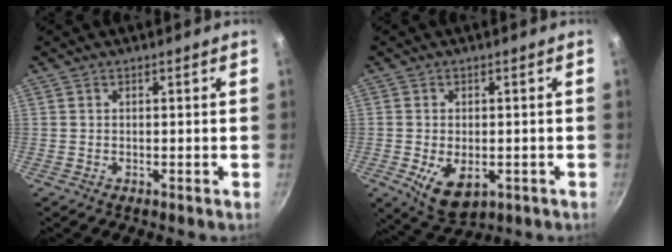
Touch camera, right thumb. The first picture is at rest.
{"total": 7.9, "force": [-2.1, 4.7, 6.0], "torque": [-0.091, -0.011, -0.020]}